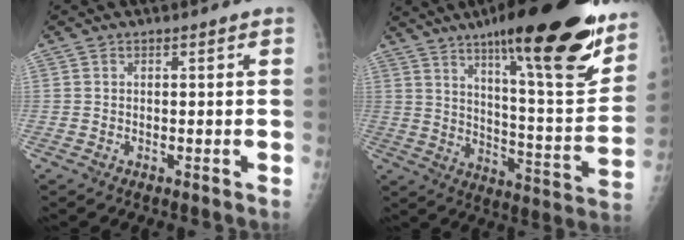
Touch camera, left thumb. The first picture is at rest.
{"total": 27.7, "force": [17.2, 5.9, 20.9], "torque": [-0.279, -0.069, 0.260]}